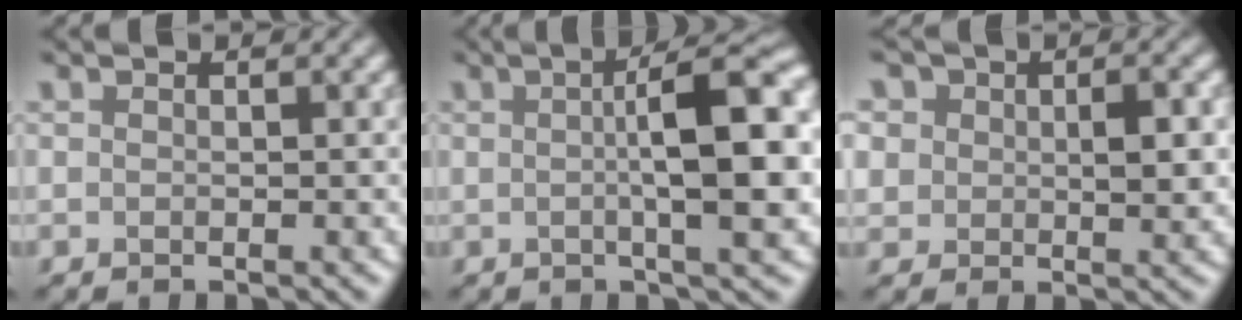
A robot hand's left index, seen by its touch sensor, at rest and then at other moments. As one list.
[{"total": 9.1, "force": [0.7, 2.2, 8.8], "torque": [-0.109, 0.013, 0.007]}, {"total": 4.6, "force": [1.0, 3.5, 2.8], "torque": [-0.046, 0.000, 0.013]}]